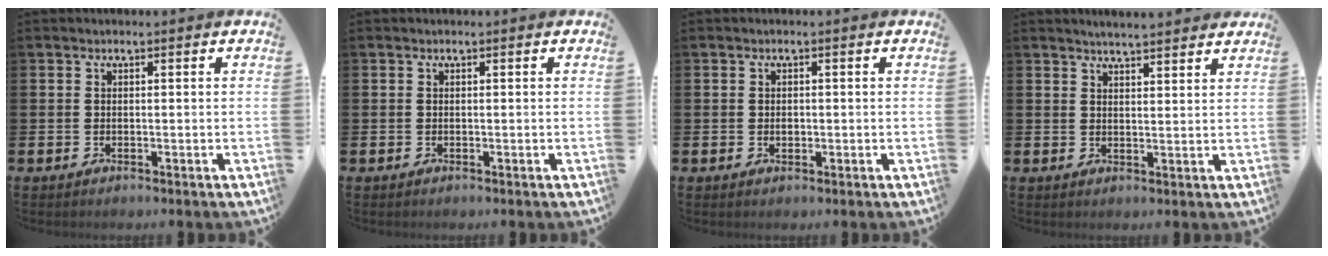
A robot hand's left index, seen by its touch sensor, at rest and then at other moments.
{"total": 0.0}
{"total": 0.9, "force": [-0.1, 0.7, 0.6], "torque": [-0.003, 0.002, -0.005]}
{"total": 3.4, "force": [3.4, -0.2, 0.3], "torque": [-0.014, -0.016, 0.062]}